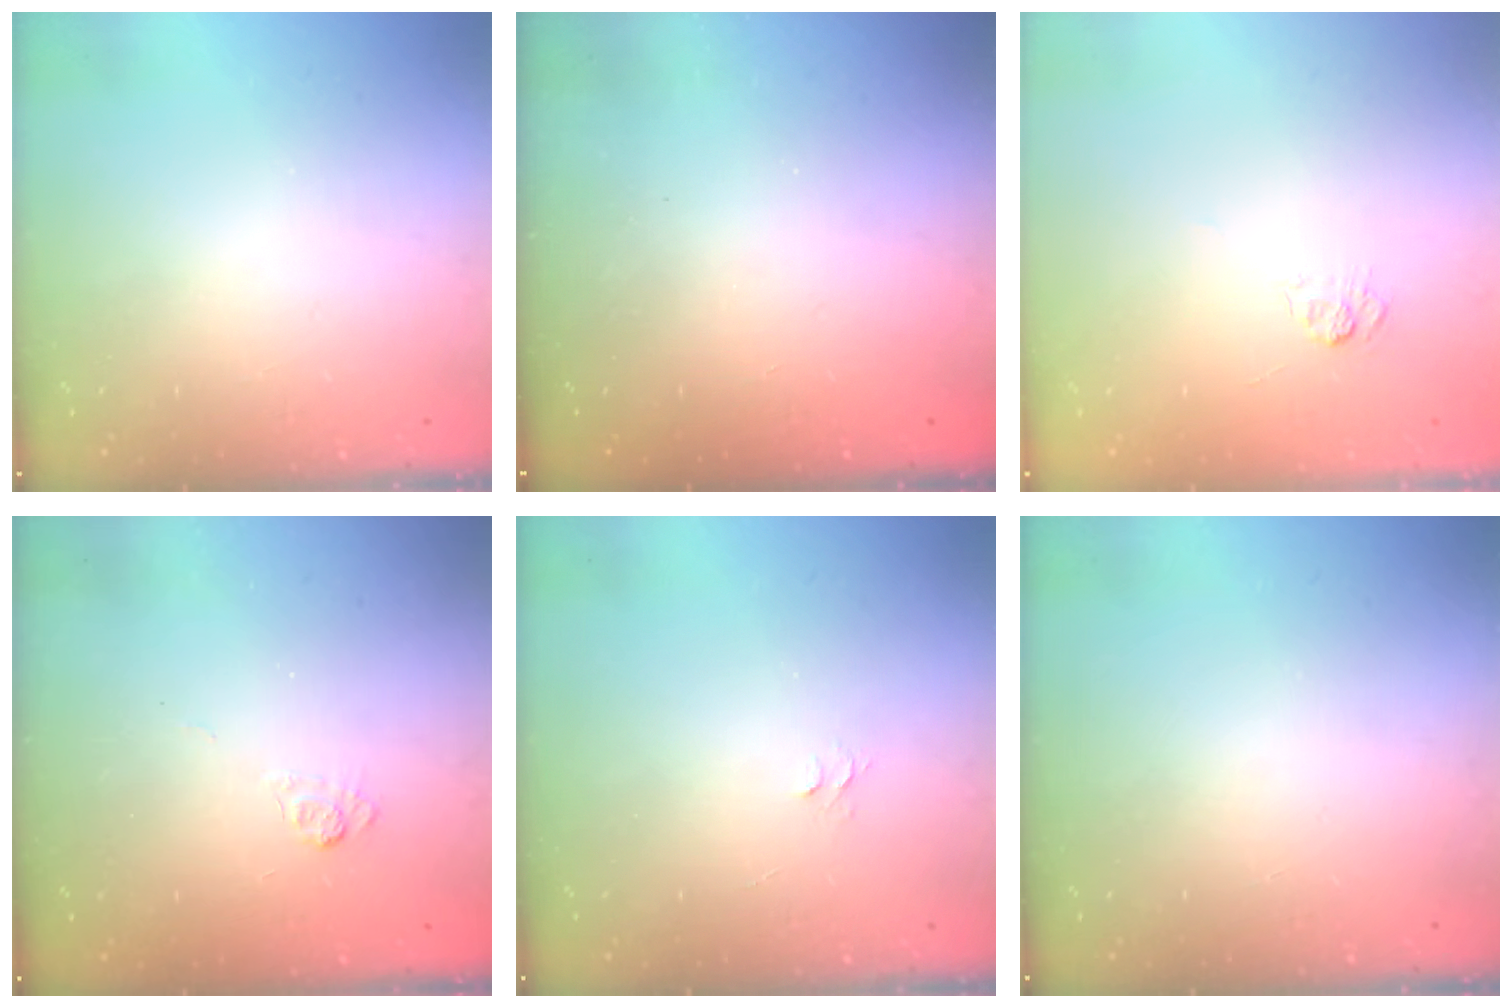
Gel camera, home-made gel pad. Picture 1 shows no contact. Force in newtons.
{"total": 2.4, "press": 2.3, "slide": 0.8}
{"total": 4.0, "press": 3.7, "slide": 1.5}
{"total": 3.3, "press": 3.0, "slide": 1.4}
{"total": 3.7, "press": 3.7, "slide": 0.4}
{"total": 0.0}